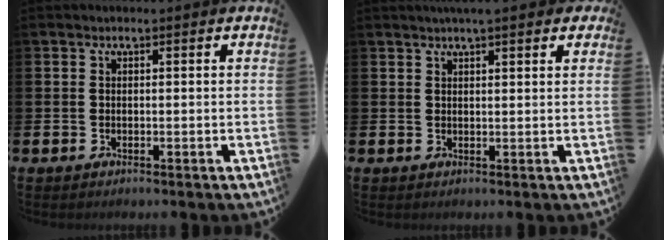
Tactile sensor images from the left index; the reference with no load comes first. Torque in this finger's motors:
{"motor_torque": [1.02, -1.12, 1.05, 0.21]}